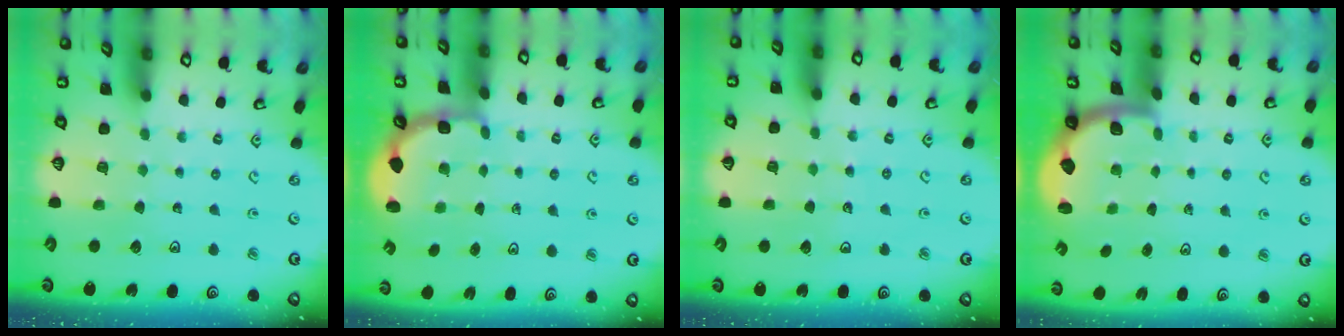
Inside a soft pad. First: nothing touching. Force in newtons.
{"total": 2.9, "press": 2.5, "slide": 1.4}
{"total": 4.3, "press": 4.3, "slide": 0.3}
{"total": 1.9, "press": 1.8, "slide": 0.5}